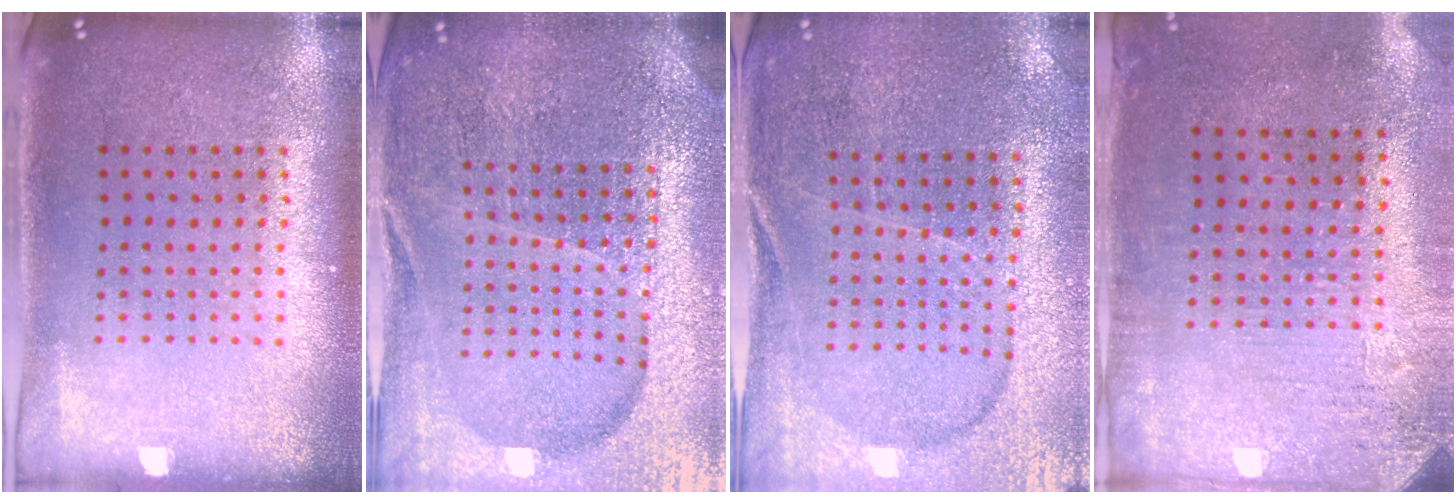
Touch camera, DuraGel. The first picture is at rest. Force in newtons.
{"total": 5.5, "press": 5.0, "slide": 2.5}
{"total": 1.5, "press": 1.5, "slide": 0.2}
{"total": 3.1, "press": 2.5, "slide": 1.8}